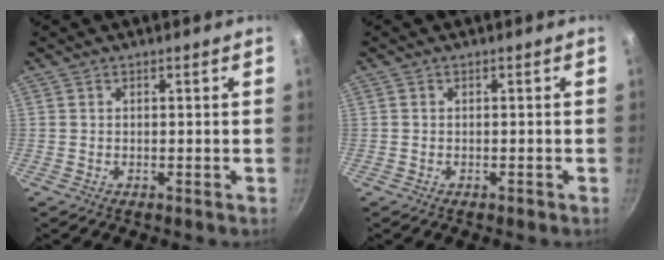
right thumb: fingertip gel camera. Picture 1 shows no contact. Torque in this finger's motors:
{"motor_torque": [-0.35, 0.07, -0.24, 0.12, 0.01]}